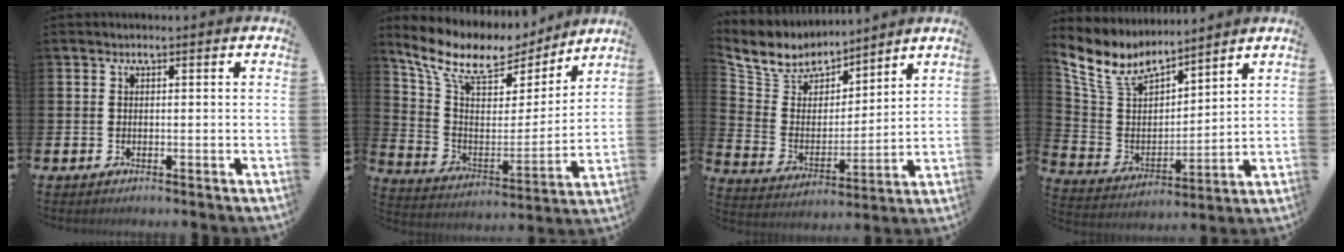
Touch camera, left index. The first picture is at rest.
{"total": 10.6, "force": [8.7, 4.4, 4.0], "torque": [-0.123, -0.050, 0.151]}
{"total": 7.7, "force": [7.2, 2.6, 0.7], "torque": [-0.064, -0.056, 0.130]}
{"total": 8.4, "force": [7.2, 3.3, 2.7], "torque": [-0.097, -0.038, 0.129]}